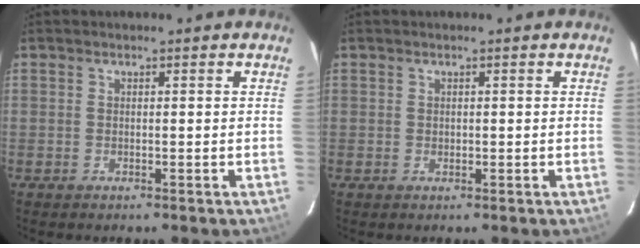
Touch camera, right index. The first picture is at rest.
{"total": 0.5, "force": [0.1, 0.5, 0.0], "torque": [0.003, -0.001, 0.004]}